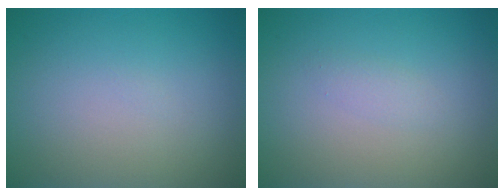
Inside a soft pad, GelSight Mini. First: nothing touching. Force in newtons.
{"total": 0.8, "press": 0.8, "slide": 0.0}